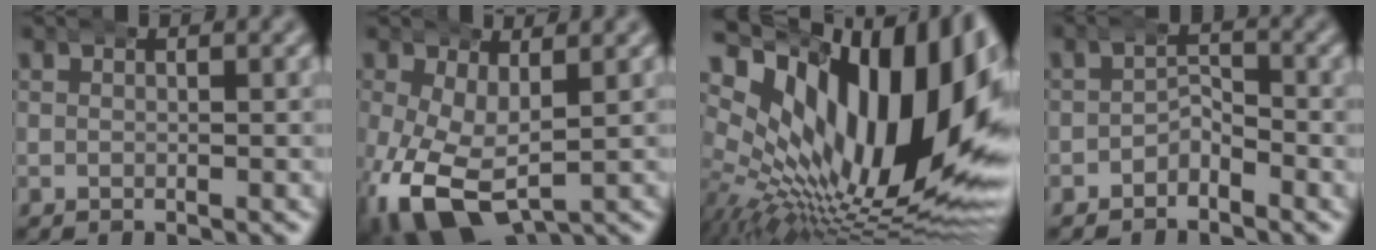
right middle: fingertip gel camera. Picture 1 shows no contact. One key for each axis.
{"total": 7.7, "fx": -2.2, "fy": 4.8, "fz": 5.5, "tx": -0.130, "ty": -0.051, "tz": -0.007}
{"total": 23.4, "fx": 3.6, "fy": 13.4, "fz": 18.9, "tx": -0.300, "ty": -0.012, "tz": 0.065}
{"total": 2.0, "fx": -1.5, "fy": 1.1, "fz": 0.6, "tx": 0.011, "ty": 0.004, "tz": -0.035}